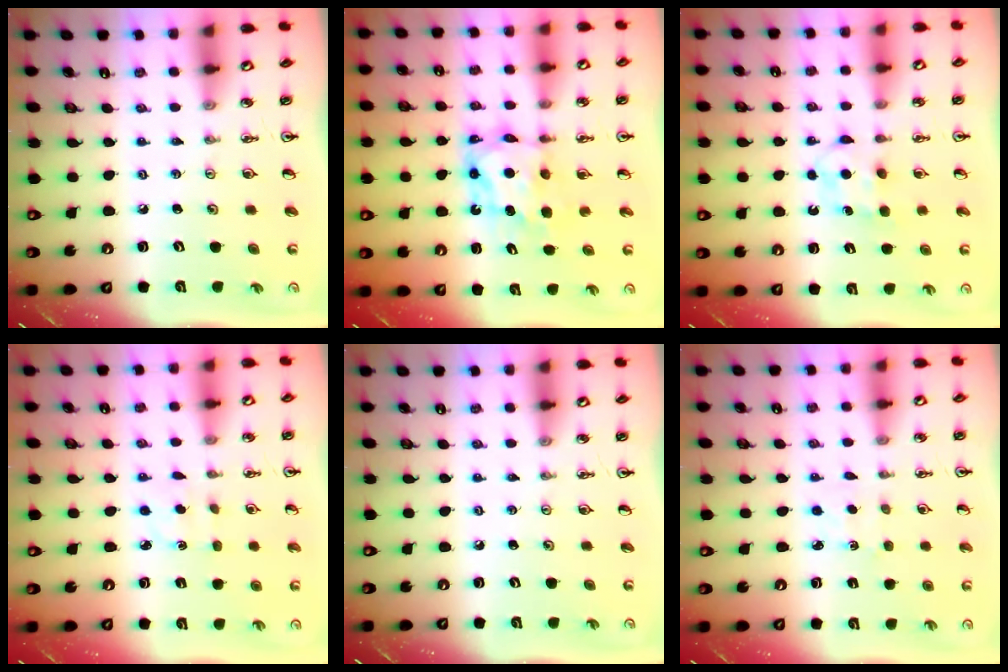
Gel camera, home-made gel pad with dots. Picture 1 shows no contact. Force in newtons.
{"total": 7.0, "press": 7.0, "slide": 0.7}
{"total": 5.3, "press": 5.3, "slide": 0.7}
{"total": 1.7, "press": 1.6, "slide": 0.6}
{"total": 0.0}
{"total": 1.6, "press": 1.6, "slide": 0.3}